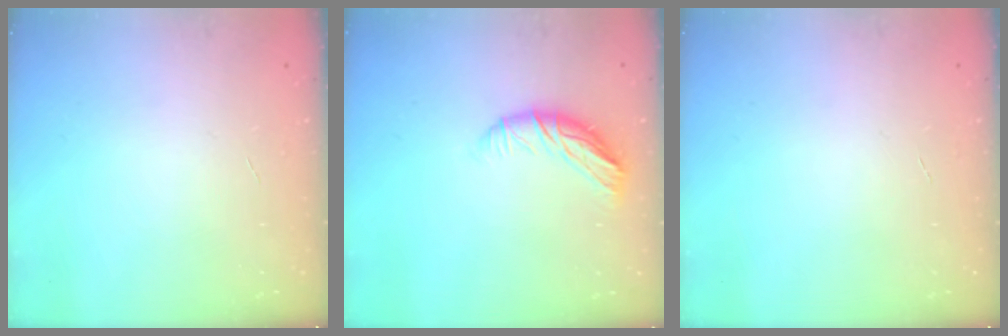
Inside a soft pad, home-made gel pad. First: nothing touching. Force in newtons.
{"total": 10.4, "press": 10.3, "slide": 1.5}
{"total": 0.0}